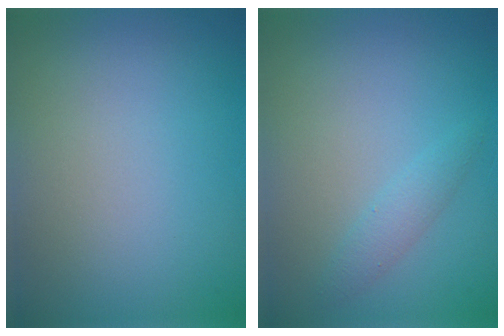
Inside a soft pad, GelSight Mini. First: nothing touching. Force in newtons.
{"total": 1.5, "press": 1.5, "slide": 0.1}